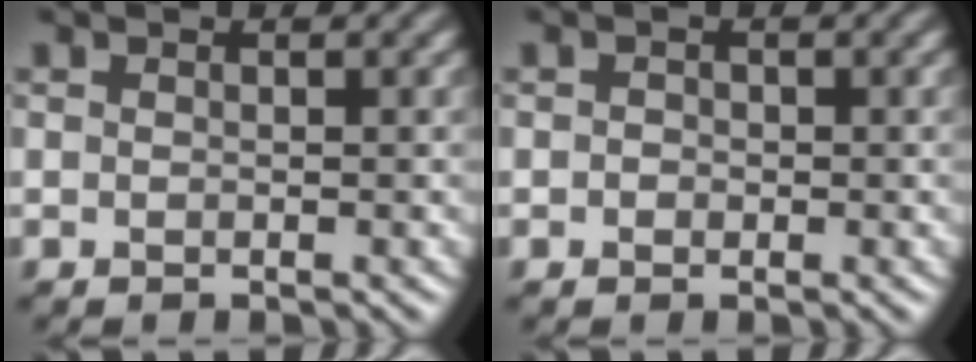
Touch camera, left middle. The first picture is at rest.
{"total": 0.6, "force": [-0.2, 0.6, 0.1], "torque": [0.004, -0.001, -0.006]}